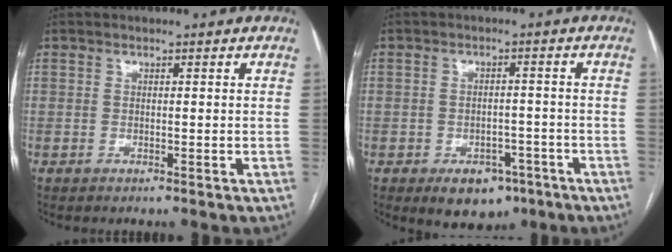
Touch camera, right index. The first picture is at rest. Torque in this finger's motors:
{"motor_torque": [-0.01, -0.03, -0.04, -0.05]}